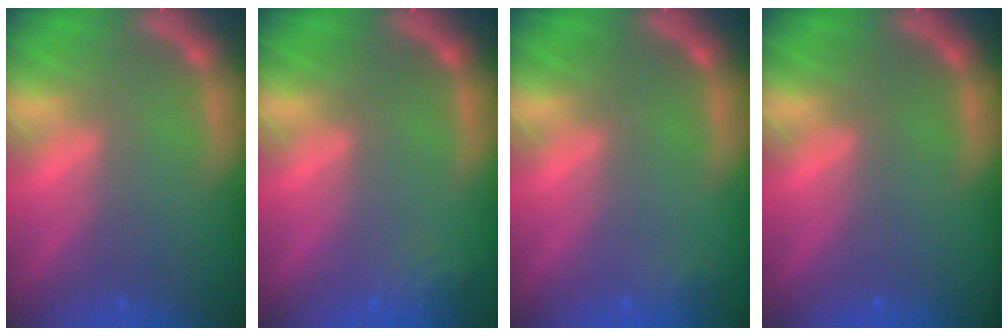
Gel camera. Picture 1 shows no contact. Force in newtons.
{"total": 2.4}
{"total": 0.9}
{"total": 0.0}